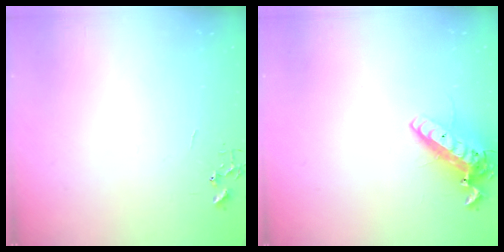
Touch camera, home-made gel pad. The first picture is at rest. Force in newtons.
{"total": 14.4, "press": 14.1, "slide": 2.7}